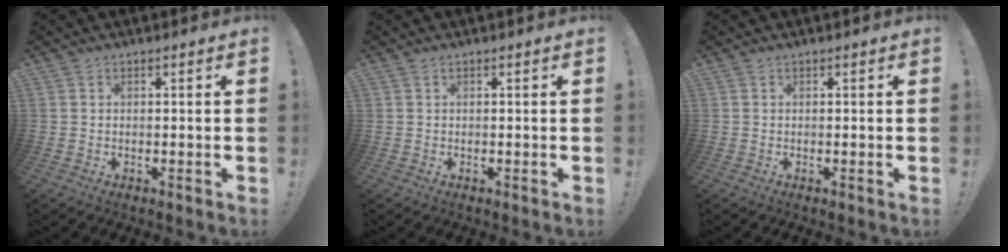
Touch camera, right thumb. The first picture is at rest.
{"total": 0.0}
{"total": 0.0}